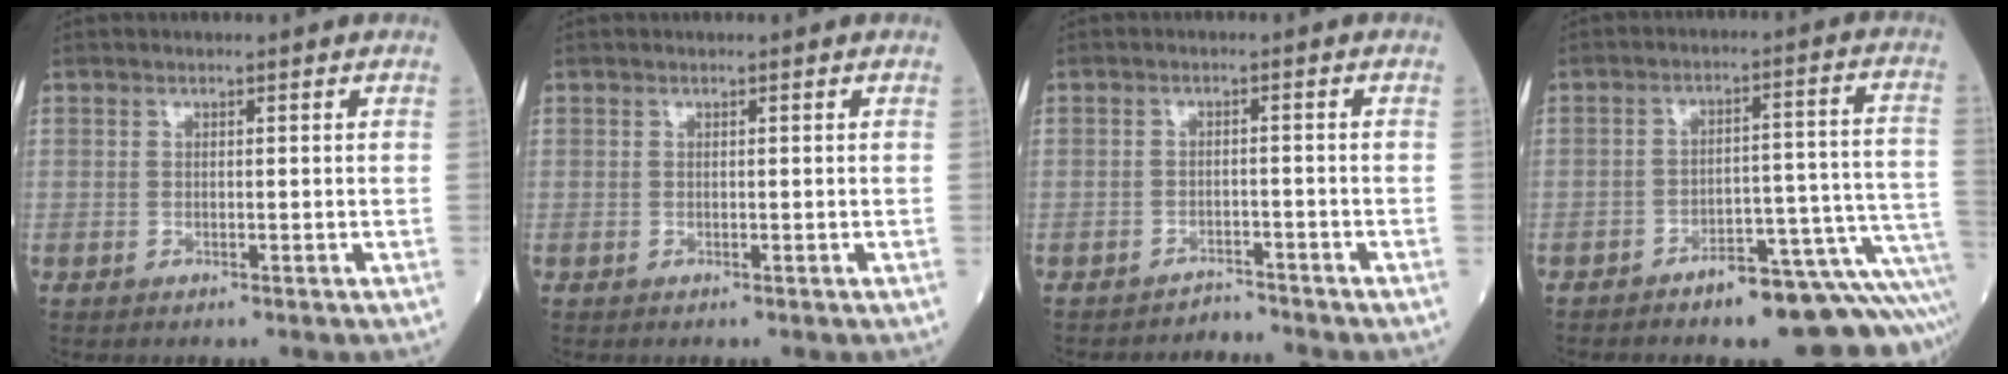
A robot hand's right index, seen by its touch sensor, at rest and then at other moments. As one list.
[{"total": 0.0}, {"total": 2.6, "force": [-2.3, 0.0, -1.2], "torque": [0.026, -0.006, -0.035]}, {"total": 12.7, "force": [-10.4, 1.9, 7.1], "torque": [-0.027, 0.060, -0.135]}]